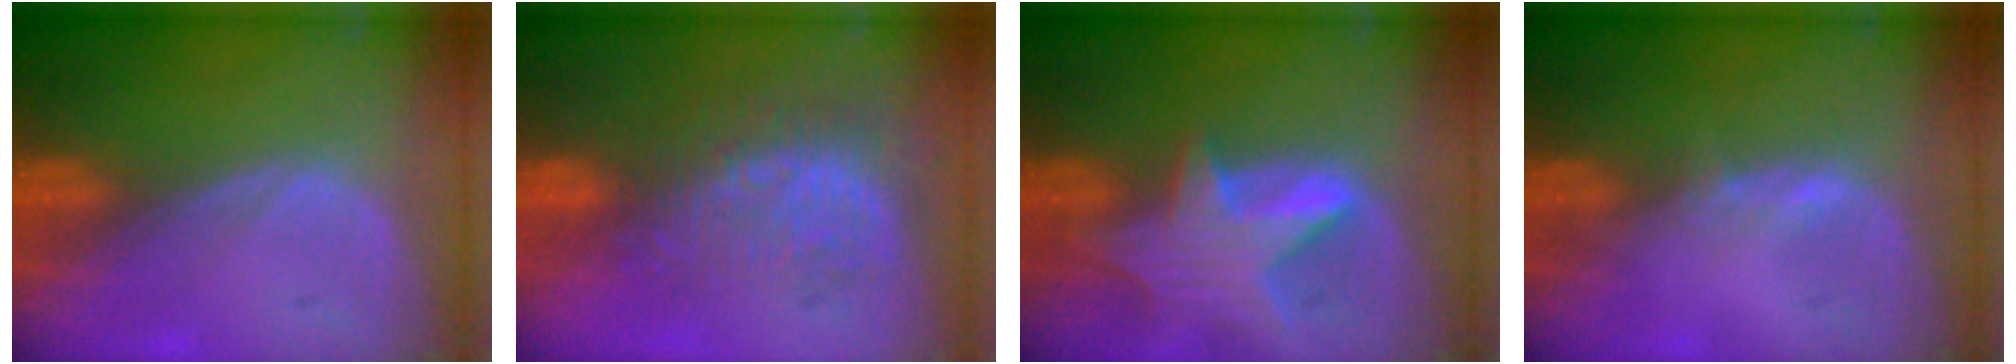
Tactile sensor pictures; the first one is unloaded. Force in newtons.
{"total": 9.6, "press": 8.5, "slide": 4.4}
{"total": 8.5, "press": 7.5, "slide": 3.9}
{"total": 1.1, "press": 1.1, "slide": 0.3}